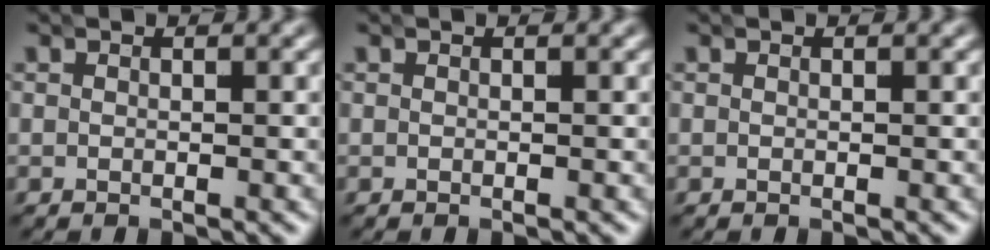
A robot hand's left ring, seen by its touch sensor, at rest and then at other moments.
{"total": 0.0}
{"total": 0.0}